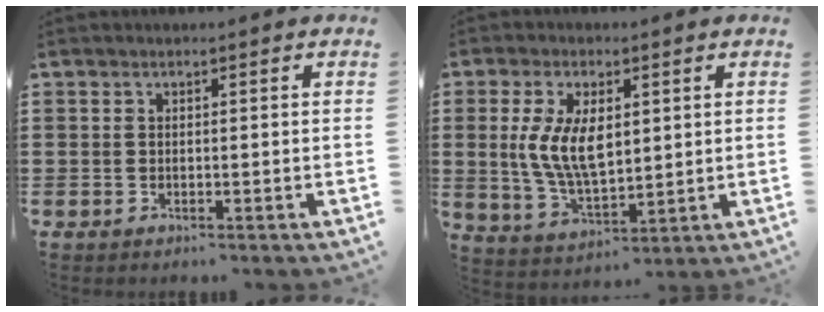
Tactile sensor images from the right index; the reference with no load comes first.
{"total": 8.9, "force": [1.4, 4.6, 7.4], "torque": [-0.160, 0.007, 0.024]}